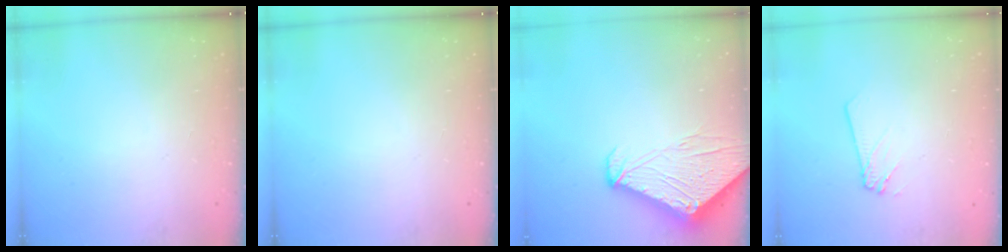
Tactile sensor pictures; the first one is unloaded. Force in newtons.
{"total": 0.0}
{"total": 9.6, "press": 9.6, "slide": 1.1}
{"total": 2.4, "press": 2.4, "slide": 0.2}